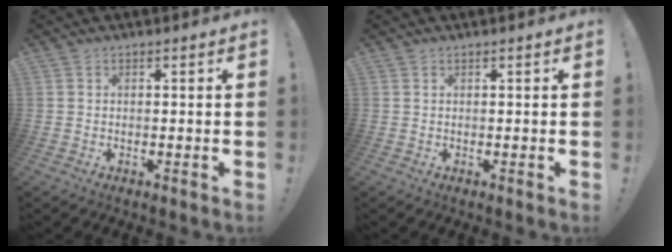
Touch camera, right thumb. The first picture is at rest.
{"total": 0.0}